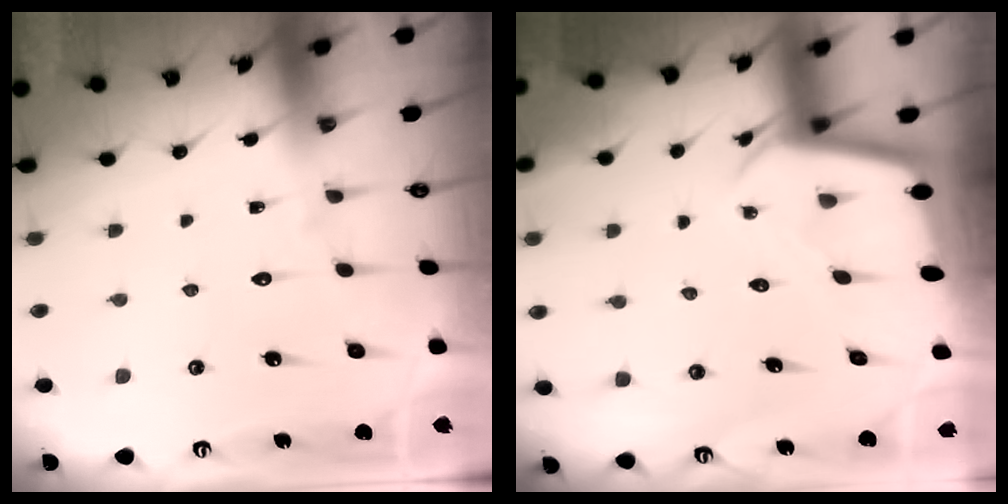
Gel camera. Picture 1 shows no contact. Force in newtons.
{"total": 2.4, "press": 2.4, "slide": 0.1}